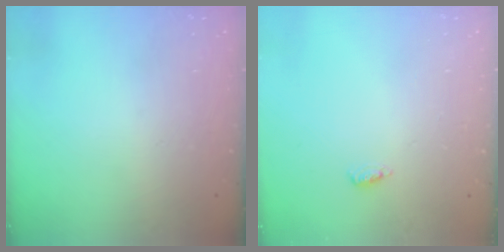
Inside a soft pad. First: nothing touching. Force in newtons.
{"total": 4.4, "press": 4.1, "slide": 1.5}